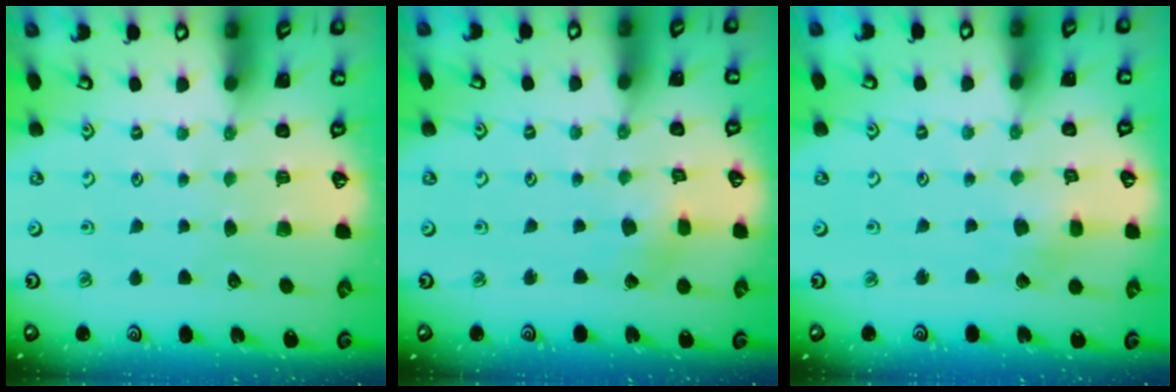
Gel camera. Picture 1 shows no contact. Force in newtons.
{"total": 2.5, "press": 2.5, "slide": 0.2}
{"total": 2.8, "press": 2.8, "slide": 0.6}